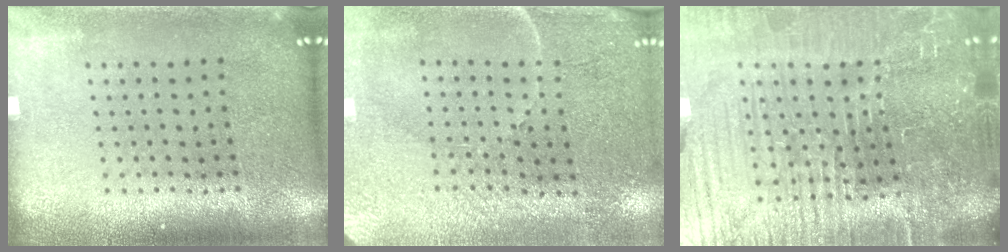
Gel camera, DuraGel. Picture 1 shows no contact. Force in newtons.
{"total": 3.4, "press": 3.2, "slide": 1.3}
{"total": 7.1, "press": 6.3, "slide": 3.3}